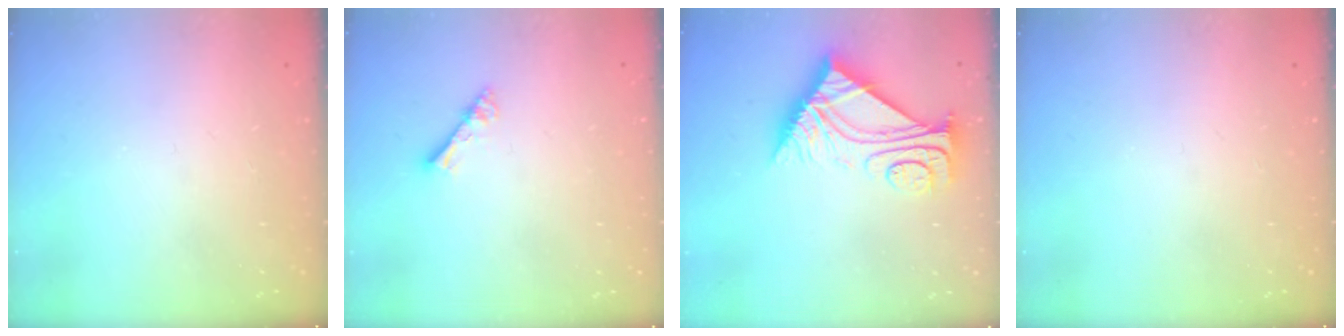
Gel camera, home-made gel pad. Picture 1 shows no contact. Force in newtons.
{"total": 2.8, "press": 2.8, "slide": 0.2}
{"total": 8.8, "press": 8.8, "slide": 0.9}
{"total": 0.0}